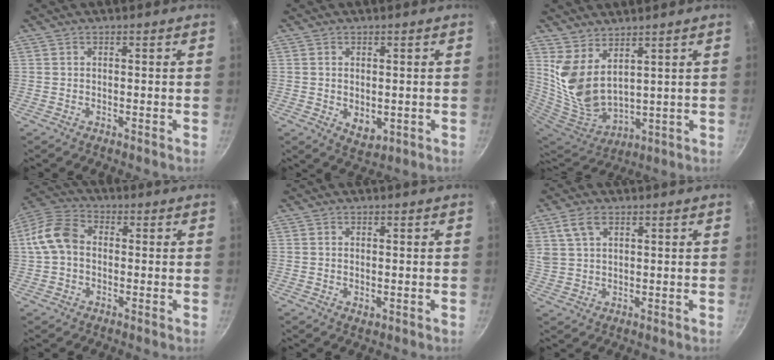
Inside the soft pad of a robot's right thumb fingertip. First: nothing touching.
{"total": 4.6, "force": [-0.3, 3.1, 3.4], "torque": [-0.049, -0.015, 0.002]}
{"total": 11.2, "force": [5.7, 5.8, 7.7], "torque": [-0.145, -0.064, 0.131]}
{"total": 9.3, "force": [0.0, 6.9, 6.3], "torque": [-0.111, 0.029, -0.017]}
{"total": 1.3, "force": [0.0, 0.8, 1.0], "torque": [-0.016, -0.003, 0.001]}
{"total": 5.1, "force": [2.5, 3.0, 3.3], "torque": [-0.057, 0.000, 0.054]}